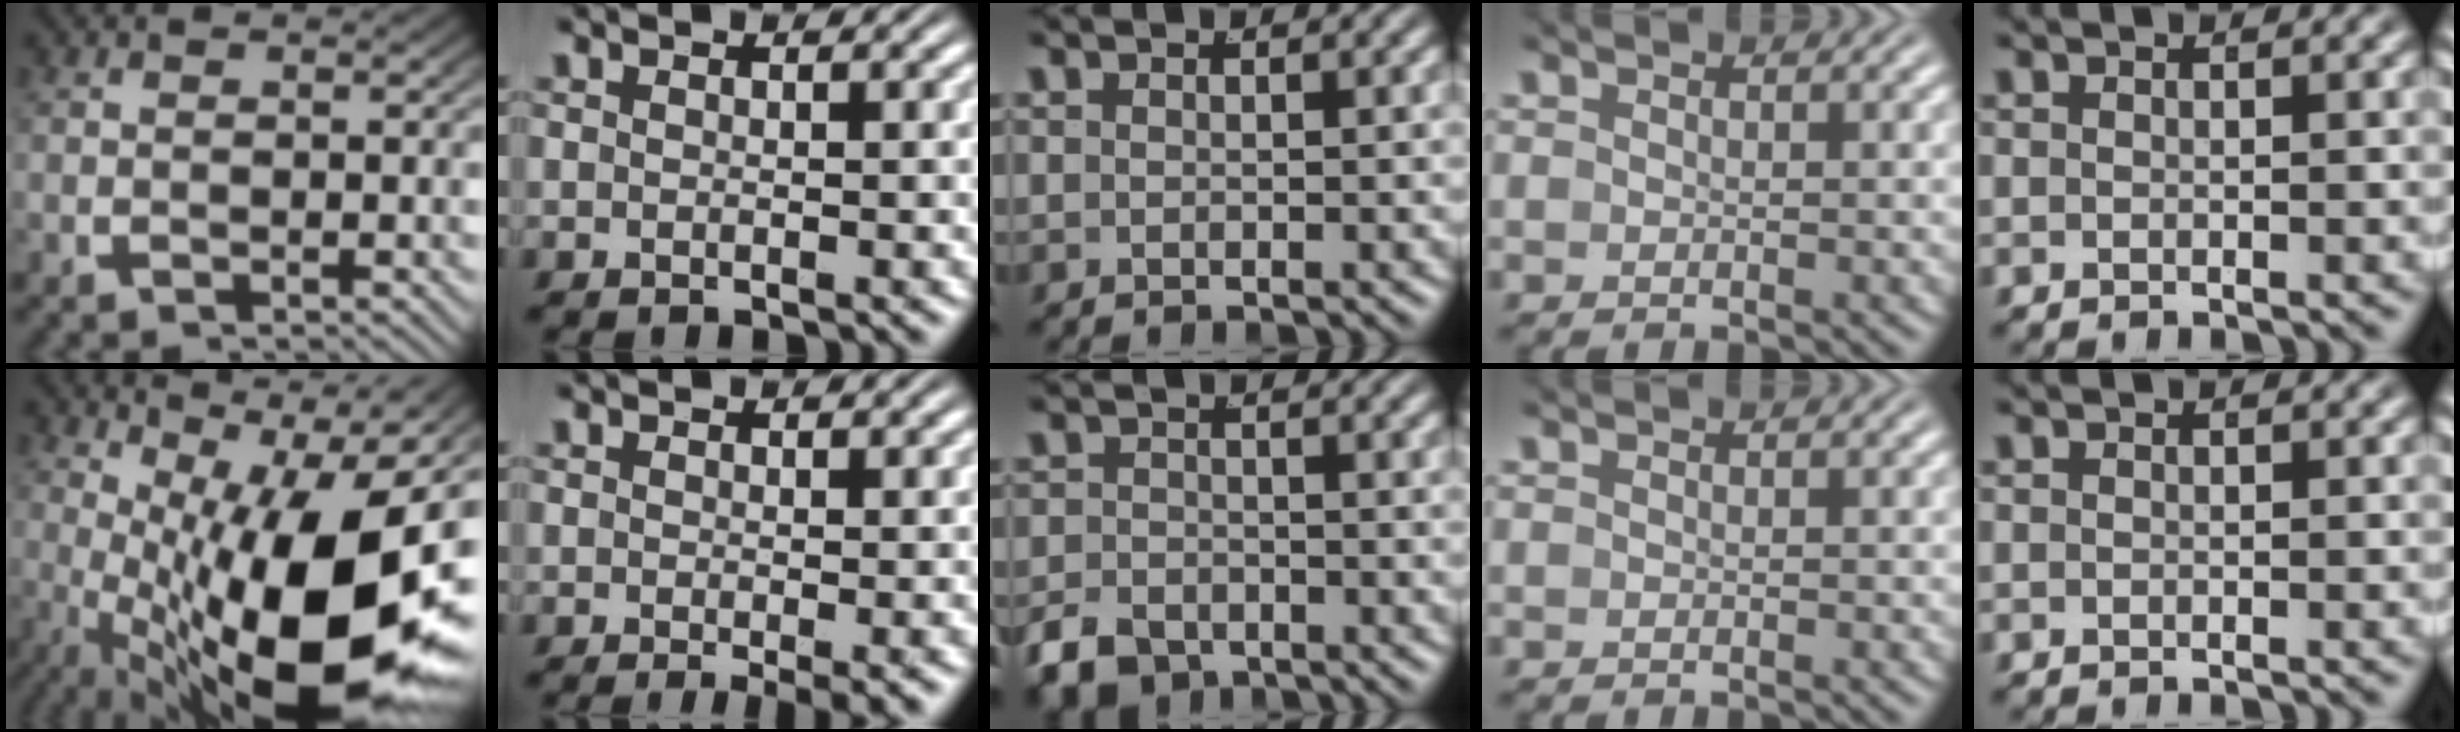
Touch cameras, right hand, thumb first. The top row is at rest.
{"thumb": {"total": 19.7, "force": [-1.0, 9.8, 17.0], "torque": [-0.278, -0.058, 0.025]}, "index": {"total": 2.3, "force": [-1.0, 0.4, 2.0], "torque": [-0.022, -0.012, -0.009]}, "middle": {"total": 3.8, "force": [-3.0, 1.9, 1.2], "torque": [-0.010, -0.014, -0.052]}}